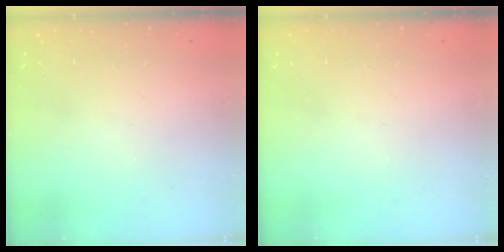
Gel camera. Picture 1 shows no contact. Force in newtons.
{"total": 0.0}